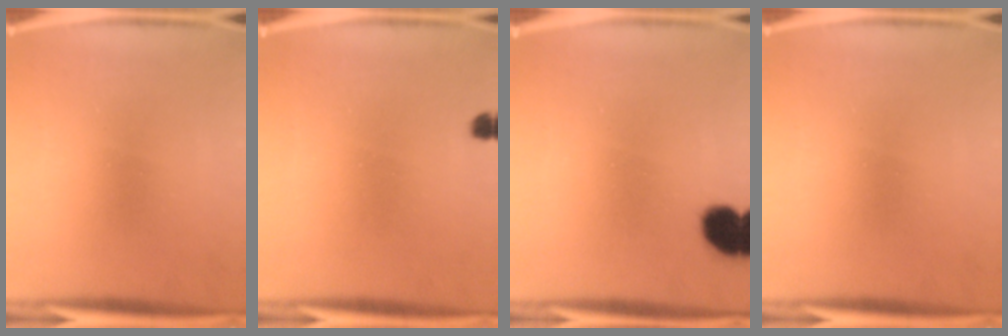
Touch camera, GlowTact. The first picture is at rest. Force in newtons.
{"total": 1.4}
{"total": 7.4}
{"total": 0.0}